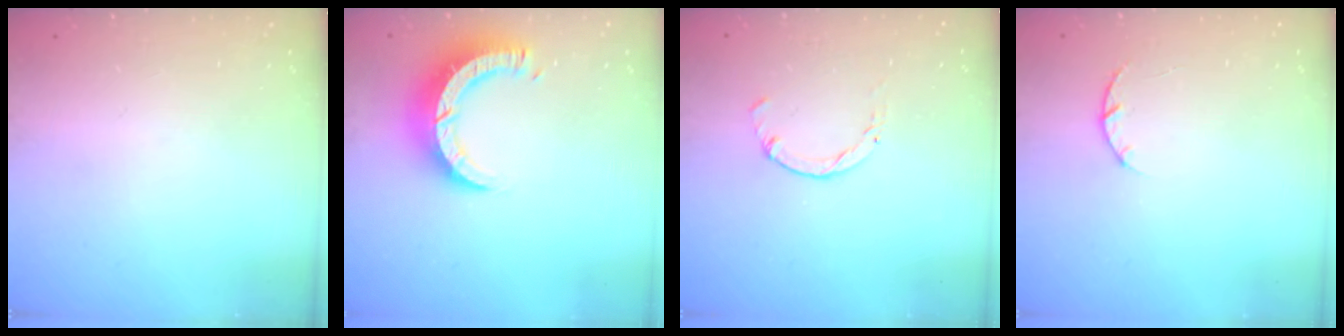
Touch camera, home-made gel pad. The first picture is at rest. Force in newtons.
{"total": 9.7, "press": 9.6, "slide": 1.0}
{"total": 0.0}
{"total": 2.9, "press": 2.9, "slide": 0.5}